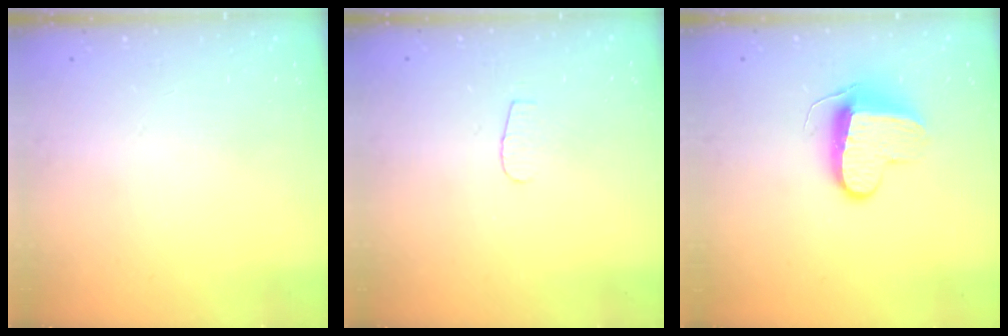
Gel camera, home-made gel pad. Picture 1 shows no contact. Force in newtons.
{"total": 3.5, "press": 3.5, "slide": 0.3}
{"total": 9.6, "press": 9.6, "slide": 0.2}